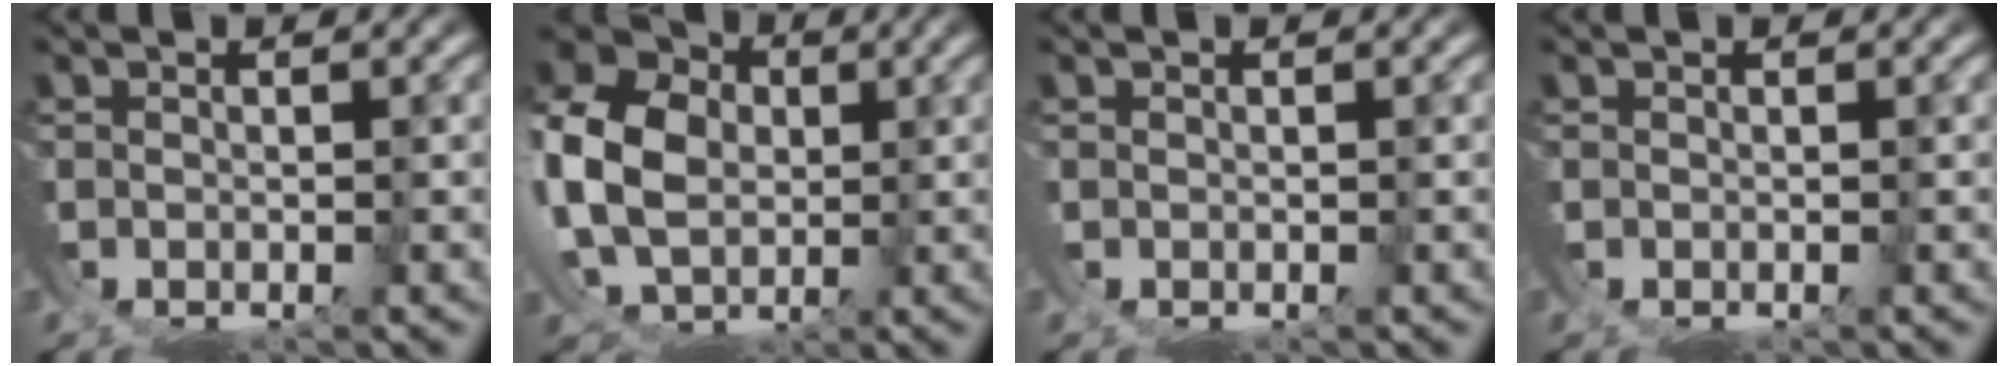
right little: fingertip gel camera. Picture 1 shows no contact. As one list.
[{"total": 11.7, "force": [2.5, 9.0, 6.9], "torque": [-0.141, -0.002, 0.036]}, {"total": 0.5, "force": [0.3, 0.4, 0.3], "torque": [-0.008, 0.001, 0.005]}, {"total": 0.0}]